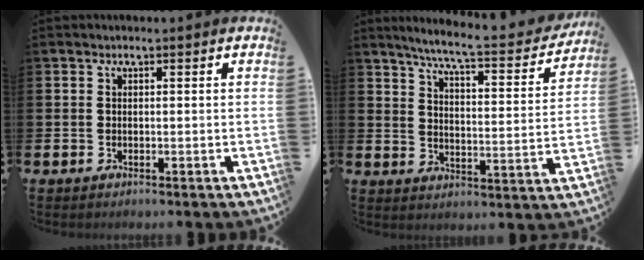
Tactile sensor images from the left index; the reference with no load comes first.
{"total": 6.8, "force": [6.1, 0.3, 3.1], "torque": [-0.078, -0.045, 0.097]}